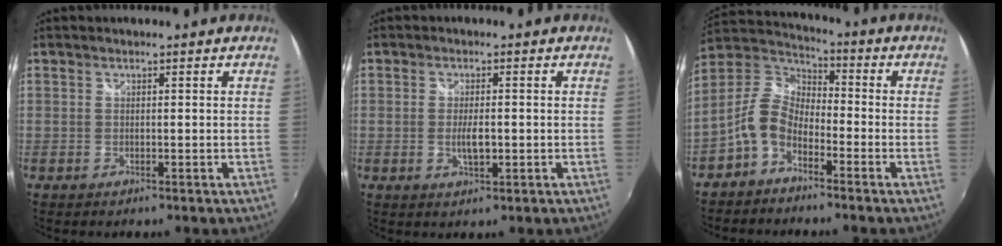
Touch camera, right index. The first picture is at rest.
{"total": 3.2, "force": [-0.5, 1.1, 3.0], "torque": [-0.055, -0.006, -0.008]}
{"total": 8.8, "force": [-4.7, 5.3, 5.3], "torque": [-0.120, 0.017, -0.102]}